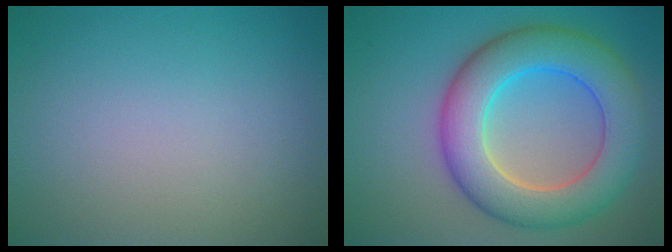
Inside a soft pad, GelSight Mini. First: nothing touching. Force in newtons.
{"total": 8.9, "press": 8.9, "slide": 0.2}